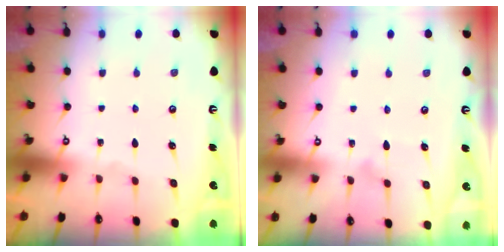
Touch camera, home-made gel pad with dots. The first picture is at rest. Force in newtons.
{"total": 6.9, "press": 6.9, "slide": 0.4}